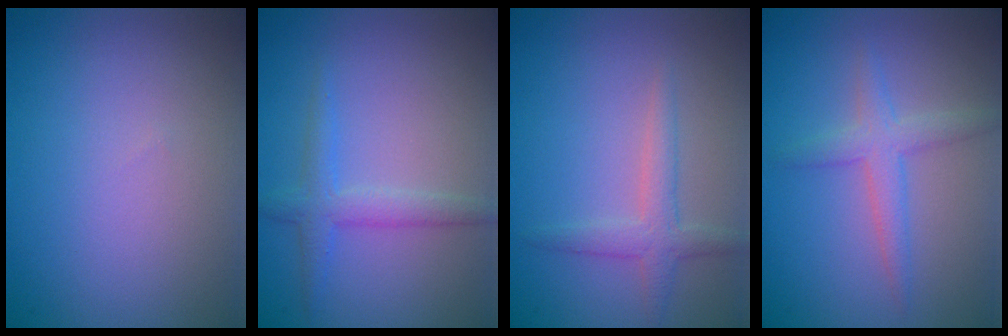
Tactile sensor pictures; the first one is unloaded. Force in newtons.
{"total": 2.4, "press": 2.4, "slide": 0.2}
{"total": 2.2, "press": 2.2, "slide": 0.1}
{"total": 2.5, "press": 2.5, "slide": 0.2}